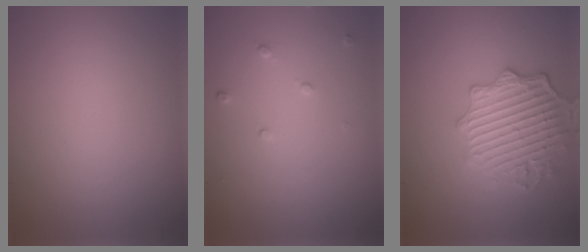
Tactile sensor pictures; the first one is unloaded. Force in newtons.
{"total": 0.7, "press": 0.5, "slide": 0.5}
{"total": 4.6, "press": 4.4, "slide": 1.3}